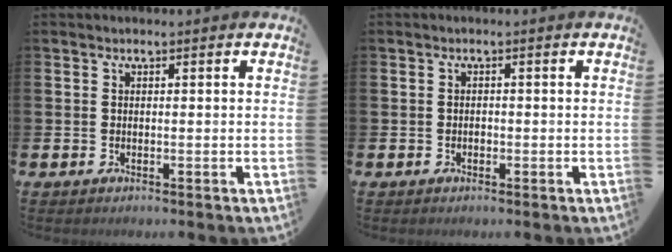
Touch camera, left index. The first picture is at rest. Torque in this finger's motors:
{"motor_torque": [-0.18, -0.01, -0.08, -0.01]}